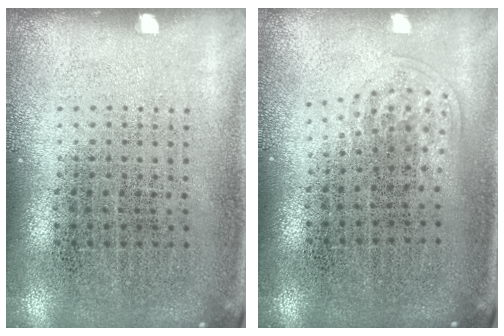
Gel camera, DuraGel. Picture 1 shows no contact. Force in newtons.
{"total": 1.0, "press": 0.6, "slide": 0.8}